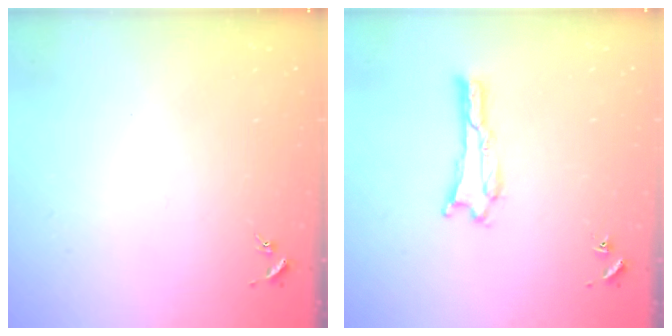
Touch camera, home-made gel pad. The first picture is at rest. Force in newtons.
{"total": 1.3, "press": 1.3, "slide": 0.4}